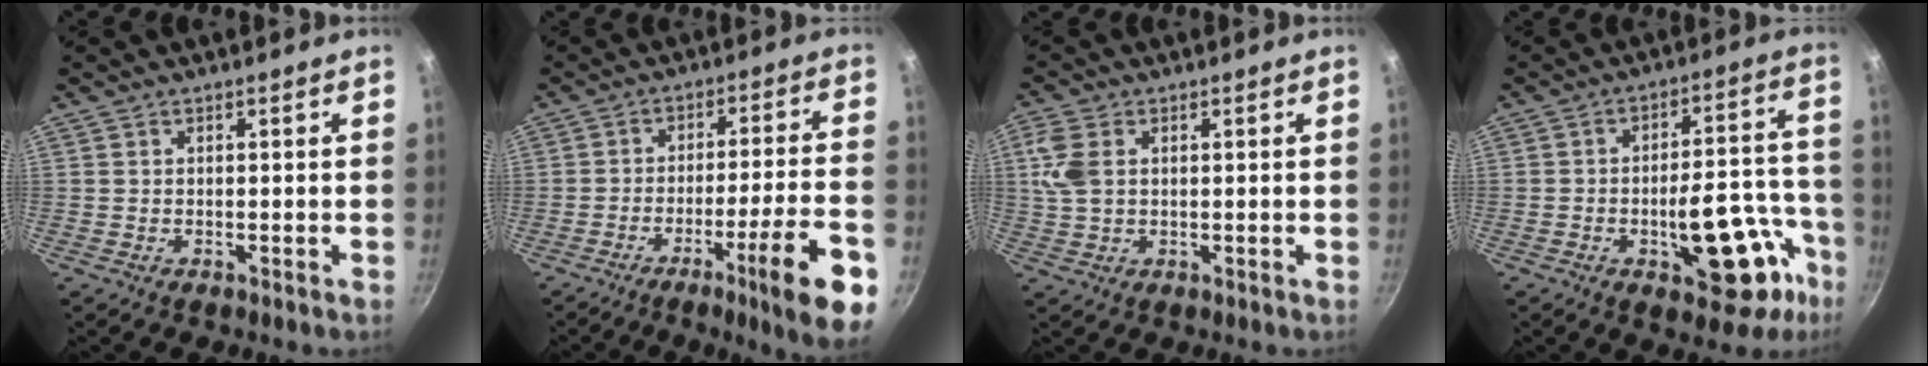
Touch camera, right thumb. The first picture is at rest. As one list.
[{"total": 15.6, "force": [-7.6, 1.3, 13.6], "torque": [-0.189, 0.037, -0.107]}, {"total": 6.3, "force": [1.5, 4.2, 4.5], "torque": [-0.099, 0.004, 0.029]}, {"total": 19.0, "force": [-7.8, 8.9, 14.8], "torque": [-0.127, 0.055, -0.100]}]